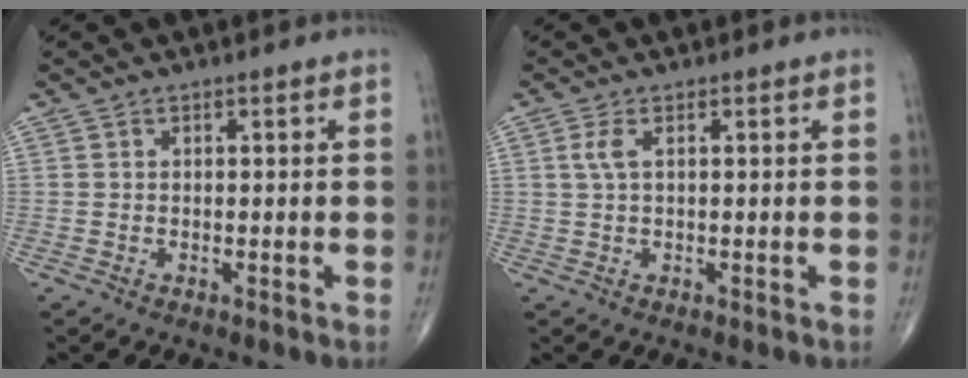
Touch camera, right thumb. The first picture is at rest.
{"total": 2.2, "force": [0.6, 0.8, 1.9], "torque": [-0.054, 0.007, 0.017]}